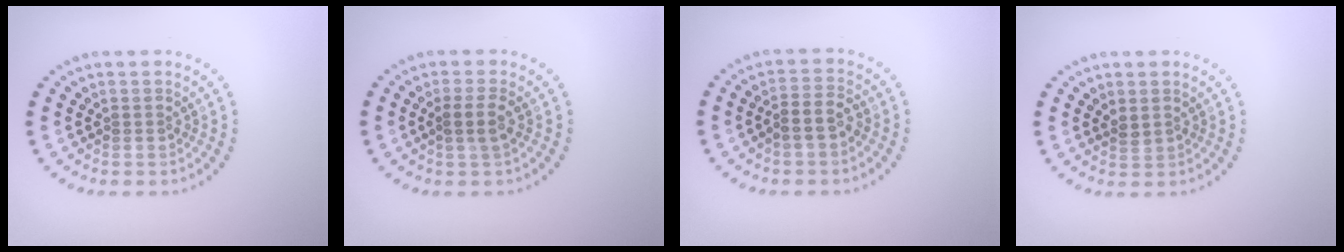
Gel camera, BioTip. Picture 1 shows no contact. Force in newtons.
{"total": 1.7, "press": 1.4, "slide": 1.0}
{"total": 2.3, "press": 2.1, "slide": 1.0}
{"total": 0.9, "press": 0.7, "slide": 0.5}